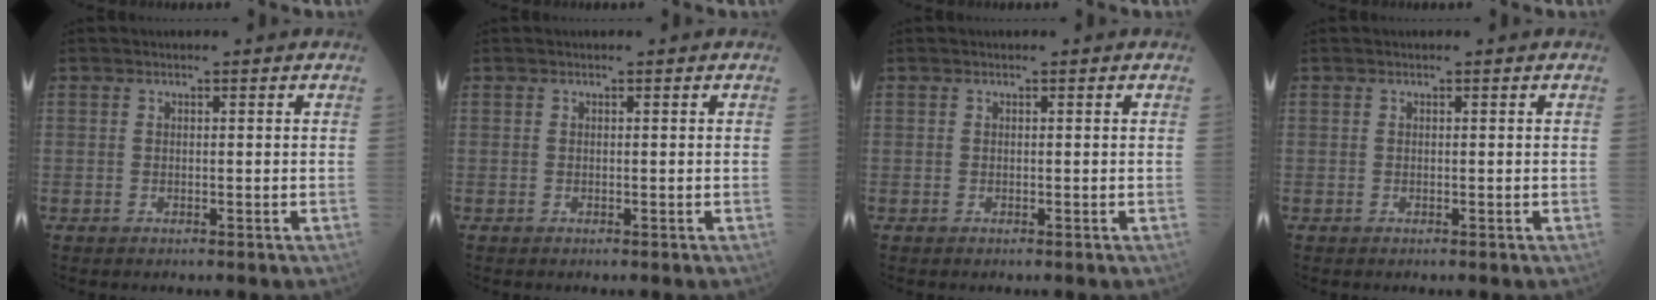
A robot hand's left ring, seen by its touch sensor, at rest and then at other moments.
{"total": 0.0}
{"total": 0.0}
{"total": 0.0}